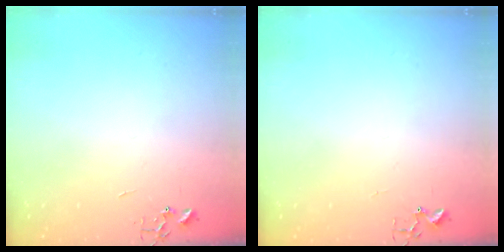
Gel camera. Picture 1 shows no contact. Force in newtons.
{"total": 3.3, "press": 3.3, "slide": 0.5}